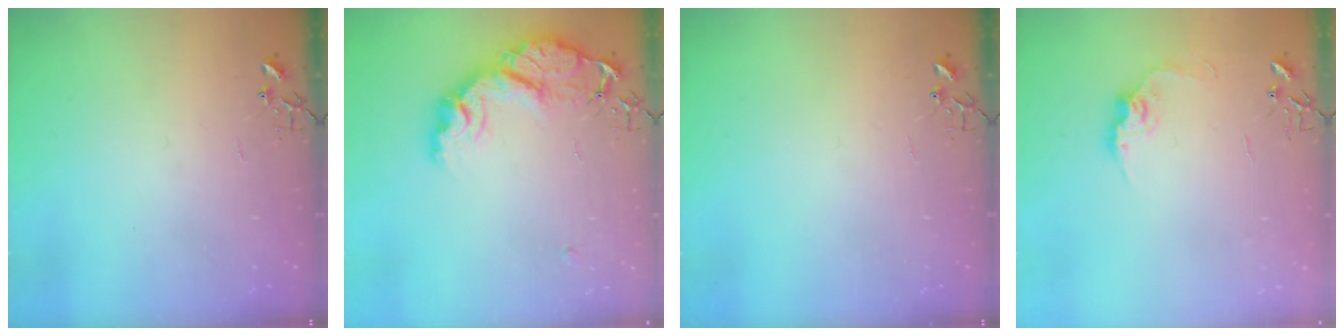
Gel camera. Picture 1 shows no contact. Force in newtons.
{"total": 15.8, "press": 15.8, "slide": 1.3}
{"total": 0.0}
{"total": 10.1, "press": 10.0, "slide": 0.5}